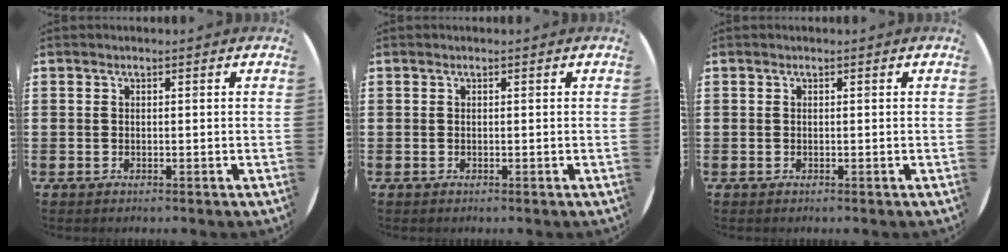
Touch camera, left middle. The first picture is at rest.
{"total": 0.0}
{"total": 0.0}